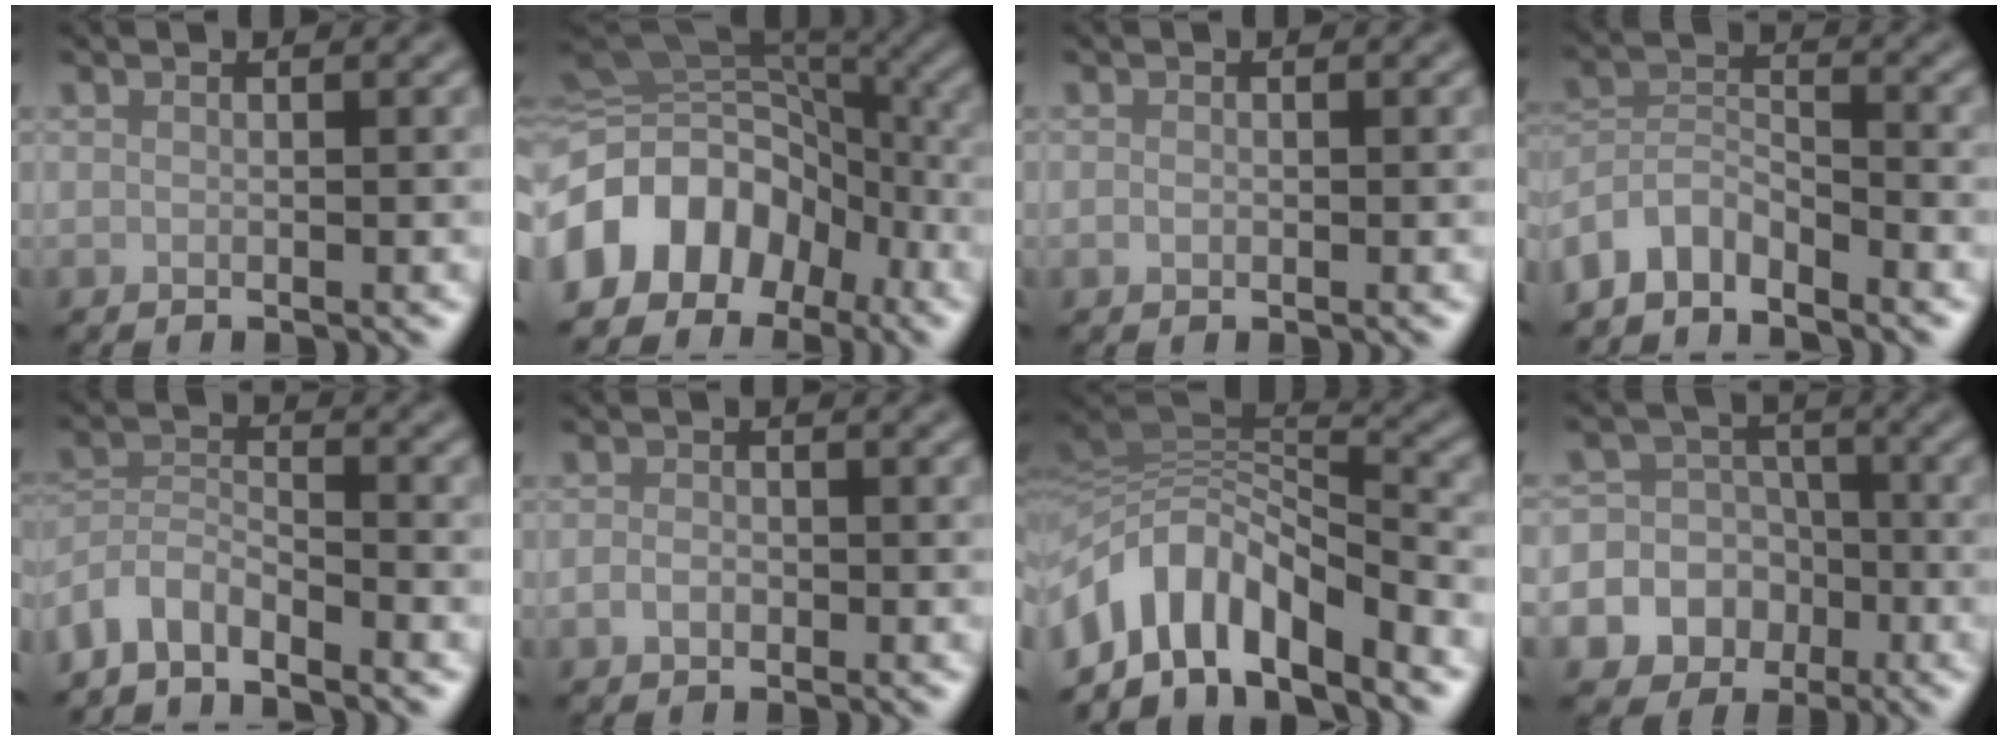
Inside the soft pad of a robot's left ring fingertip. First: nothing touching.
{"total": 12.9, "force": [-5.9, 9.5, 6.6], "torque": [-0.145, 0.009, -0.113]}
{"total": 0.6, "force": [-0.2, 0.4, 0.3], "torque": [-0.007, -0.002, -0.004]}
{"total": 4.1, "force": [-3.6, 1.6, 1.3], "torque": [-0.021, 0.002, -0.080]}
{"total": 3.9, "force": [-3.5, 1.2, 1.3], "torque": [-0.023, 0.000, -0.081]}
{"total": 1.3, "force": [-0.6, 1.0, 0.7], "torque": [-0.015, -0.001, -0.014]}
{"total": 8.7, "force": [-4.9, 4.1, 5.9], "torque": [-0.100, 0.007, -0.099]}
{"total": 12.0, "force": [-4.4, 10.9, 2.6], "torque": [-0.073, -0.013, -0.088]}